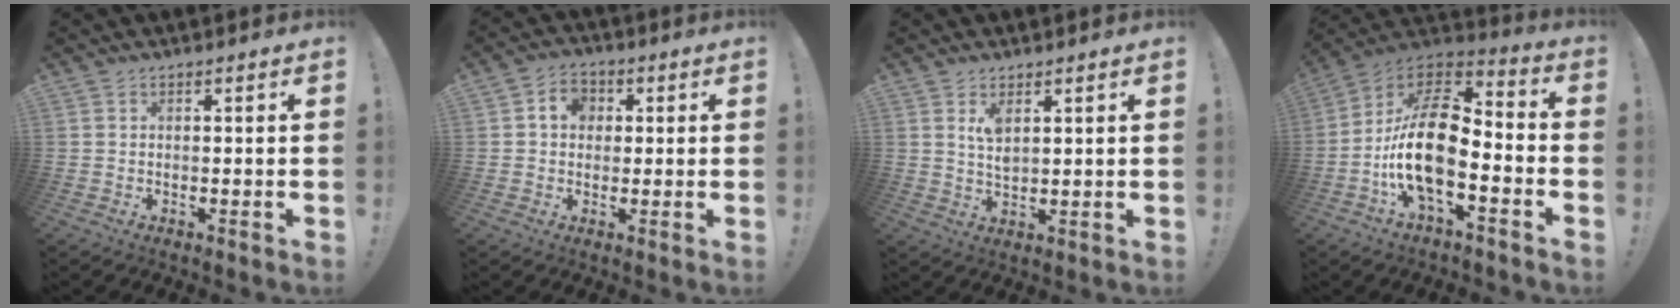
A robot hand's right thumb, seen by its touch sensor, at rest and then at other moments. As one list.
[{"total": 6.2, "force": [1.1, 5.1, 3.3], "torque": [-0.053, 0.010, 0.020]}, {"total": 4.0, "force": [2.3, 1.6, 2.9], "torque": [-0.051, -0.010, 0.039]}, {"total": 18.9, "force": [-4.6, 9.0, 15.9], "torque": [-0.311, 0.022, -0.077]}]